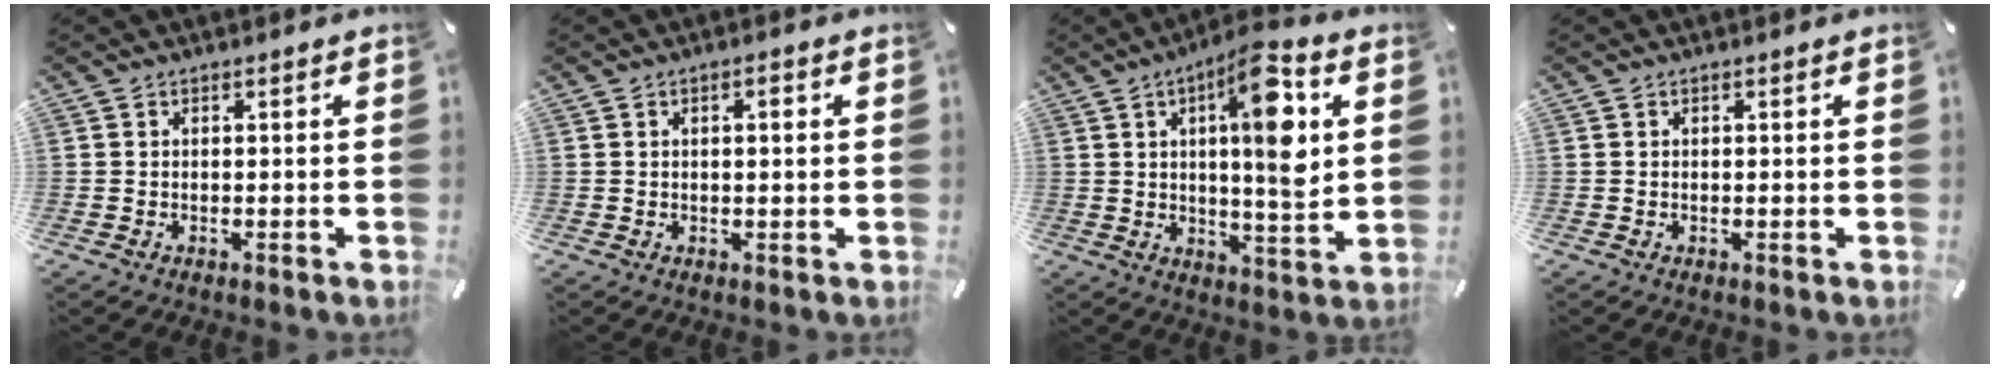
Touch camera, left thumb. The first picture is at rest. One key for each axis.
{"total": 1.4, "fx": 0.4, "fy": 0.6, "fz": 1.2, "tx": -0.025, "ty": 0.005, "tz": 0.005}
{"total": 15.2, "fx": 5.2, "fy": 4.2, "fz": 13.6, "tx": -0.208, "ty": -0.018, "tz": 0.078}
{"total": 0.0}